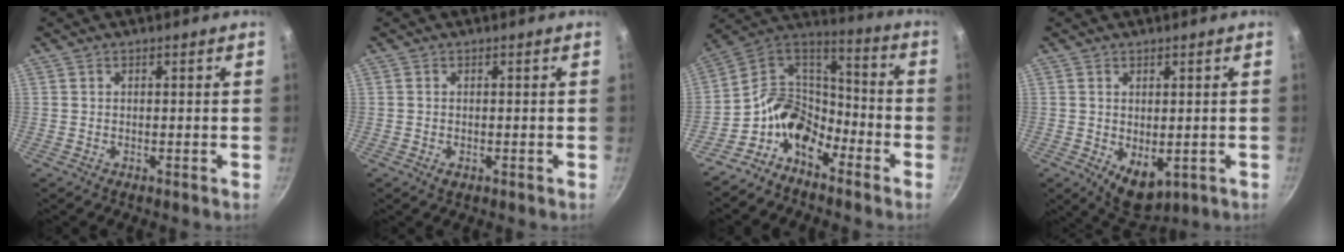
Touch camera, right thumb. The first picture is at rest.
{"total": 1.2, "force": [-0.4, 0.8, 0.8], "torque": [-0.013, -0.001, -0.007]}
{"total": 13.8, "force": [-7.7, 9.2, 6.9], "torque": [-0.091, 0.084, -0.172]}
{"total": 6.2, "force": [-0.6, 3.9, 4.8], "torque": [-0.055, -0.013, 0.004]}